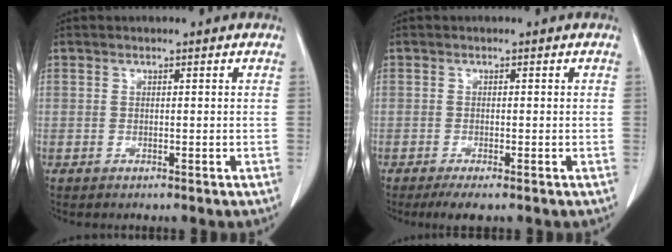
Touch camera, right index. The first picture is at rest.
{"total": 2.5, "force": [-1.7, 0.3, 1.8], "torque": [-0.033, -0.009, -0.030]}